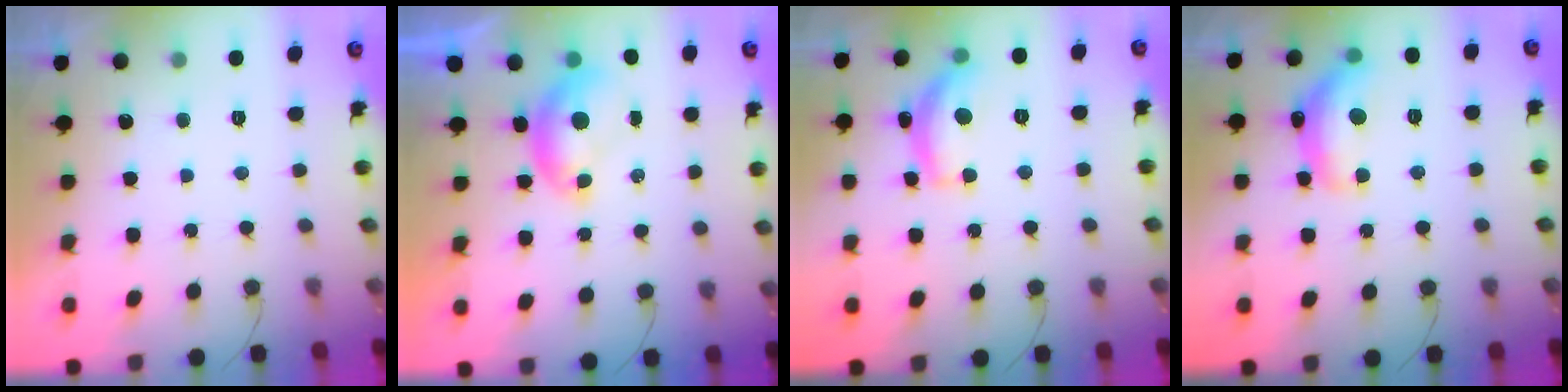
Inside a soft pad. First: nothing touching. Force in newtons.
{"total": 6.5, "press": 6.5, "slide": 0.8}
{"total": 12.7, "press": 12.7, "slide": 0.7}
{"total": 16.3, "press": 16.3, "slide": 1.0}